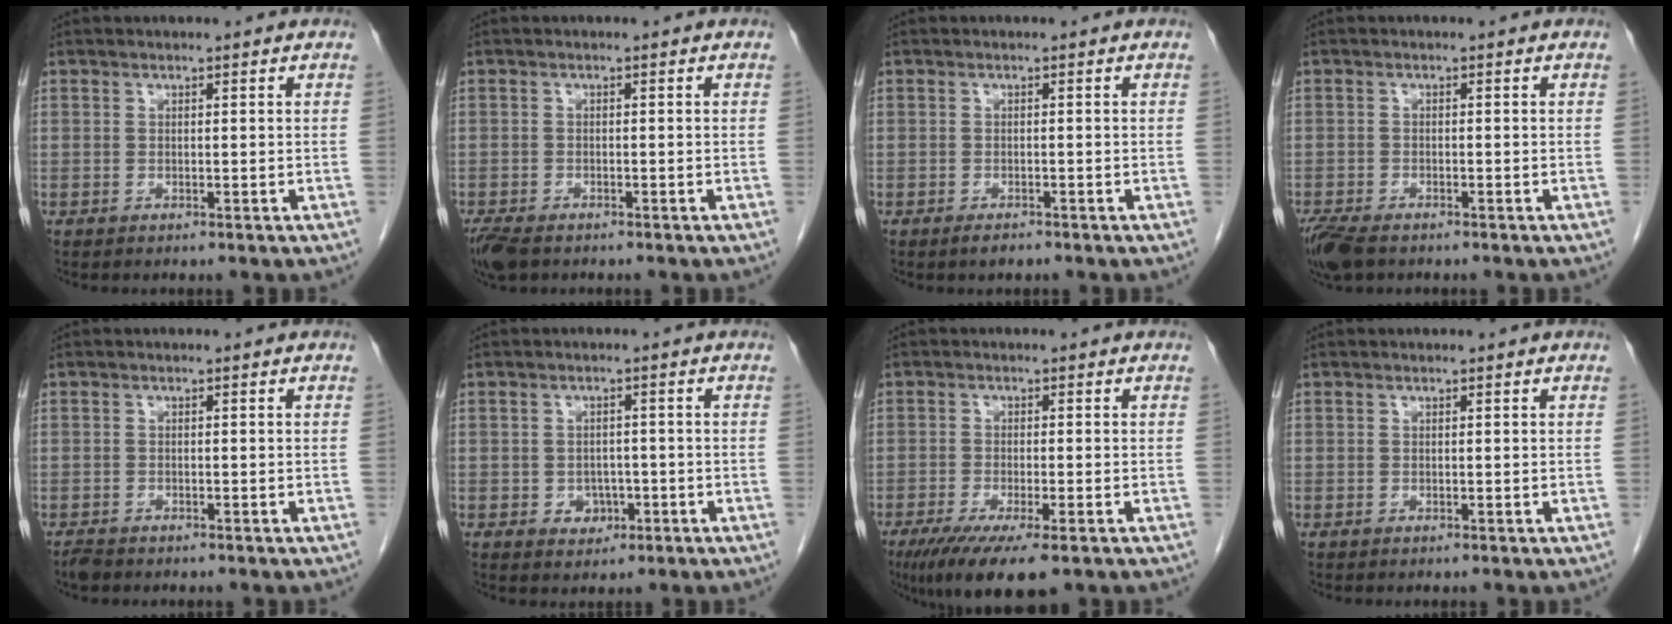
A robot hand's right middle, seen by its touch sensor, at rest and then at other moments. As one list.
[{"total": 4.6, "force": [-3.5, 1.9, 2.4], "torque": [-0.048, -0.010, -0.059]}, {"total": 1.3, "force": [-1.1, 0.4, 0.7], "torque": [-0.013, -0.001, -0.014]}, {"total": 5.6, "force": [-4.1, 2.2, 3.1], "torque": [-0.061, -0.012, -0.073]}, {"total": 1.6, "force": [-1.4, 0.5, 0.6], "torque": [-0.019, -0.003, -0.023]}, {"total": 3.1, "force": [-1.0, 2.5, 1.4], "torque": [-0.015, 0.006, -0.007]}, {"total": 9.1, "force": [-5.8, 1.7, 6.9], "torque": [-0.108, -0.022, -0.092]}, {"total": 0.0}]